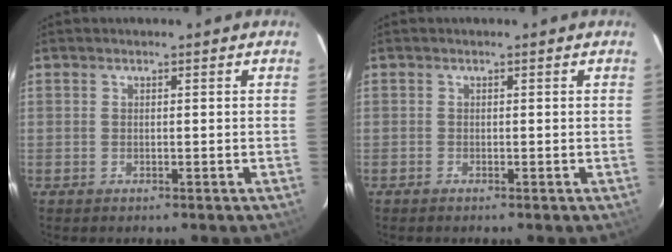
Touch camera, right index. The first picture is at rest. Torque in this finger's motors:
{"motor_torque": [-0.03, -0.02, 0.01, 0.00]}